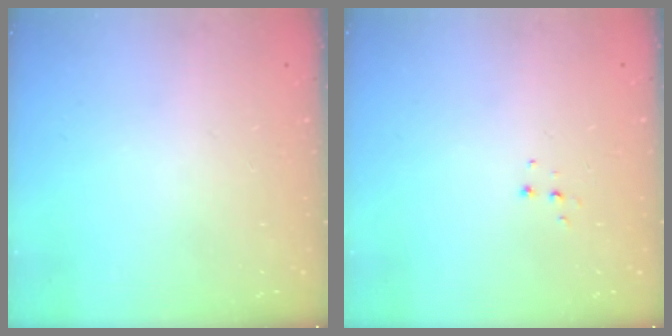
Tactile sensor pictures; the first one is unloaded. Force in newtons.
{"total": 3.9, "press": 3.9, "slide": 0.4}